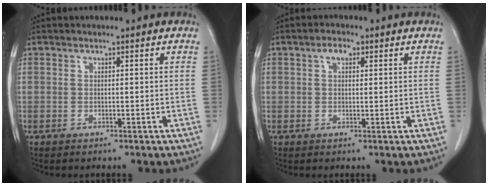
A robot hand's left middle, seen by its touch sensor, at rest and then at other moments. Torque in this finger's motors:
{"motor_torque": [0.49, -0.28, -0.03, 0.00]}